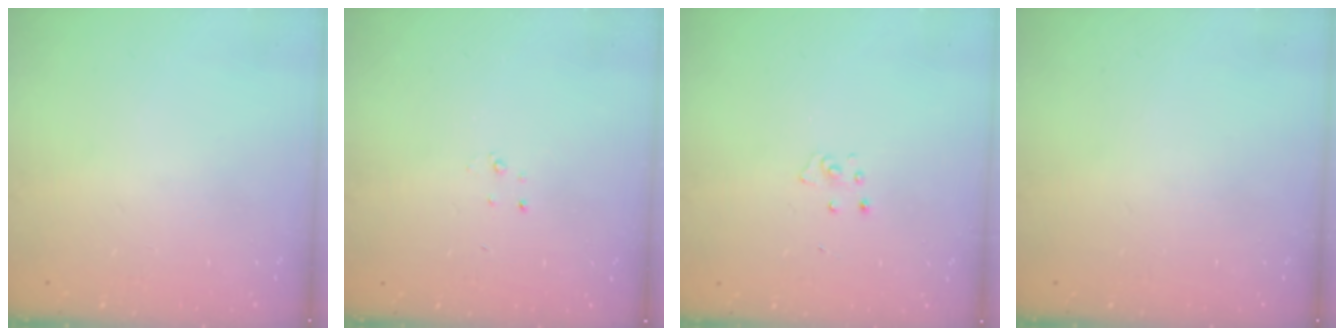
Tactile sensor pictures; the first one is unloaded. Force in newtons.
{"total": 2.3, "press": 2.3, "slide": 0.3}
{"total": 2.7, "press": 2.7, "slide": 0.3}
{"total": 0.0}